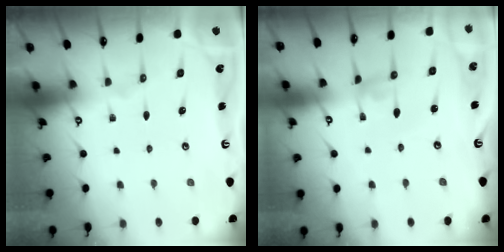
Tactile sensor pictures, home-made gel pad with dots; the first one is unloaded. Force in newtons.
{"total": 2.8, "press": 2.8, "slide": 0.1}